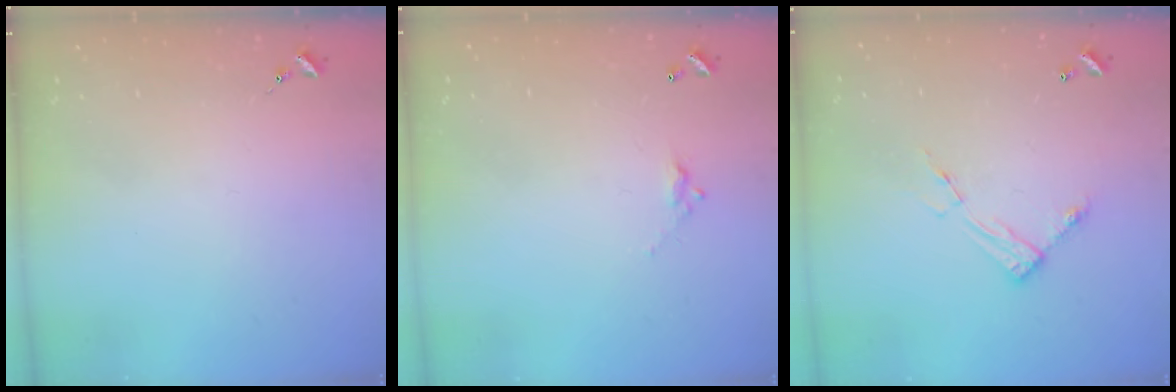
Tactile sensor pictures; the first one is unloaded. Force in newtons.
{"total": 4.9, "press": 4.9, "slide": 0.2}
{"total": 8.7, "press": 8.7, "slide": 0.4}